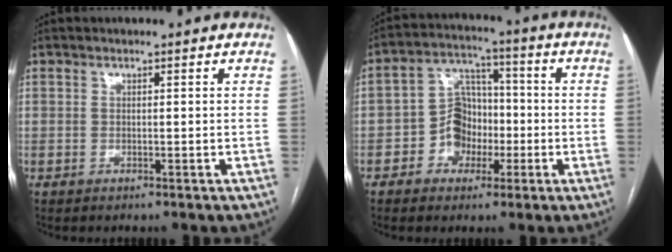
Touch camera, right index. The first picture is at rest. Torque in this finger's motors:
{"motor_torque": [0.25, -0.23, 0.21, 0.01]}